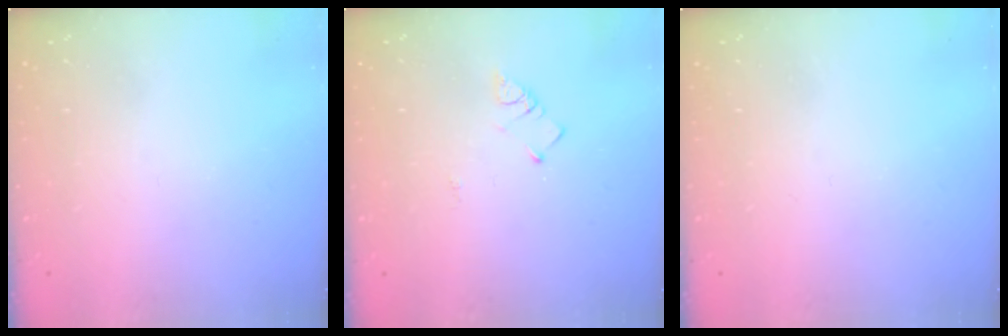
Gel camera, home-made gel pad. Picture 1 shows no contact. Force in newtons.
{"total": 2.8, "press": 2.8, "slide": 0.5}
{"total": 0.0}